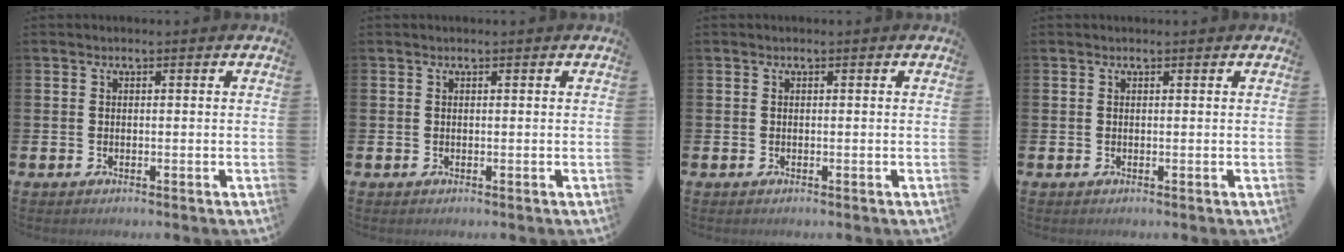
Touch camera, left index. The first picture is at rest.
{"total": 0.0}
{"total": 0.0}
{"total": 0.0}